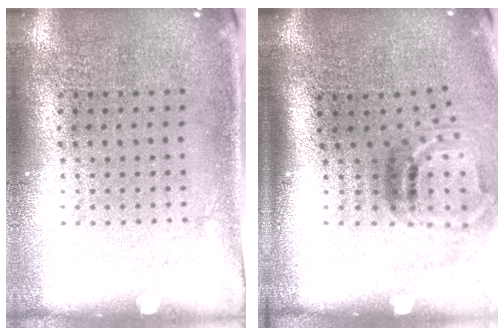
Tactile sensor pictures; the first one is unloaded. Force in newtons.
{"total": 2.0, "press": 1.3, "slide": 1.6}